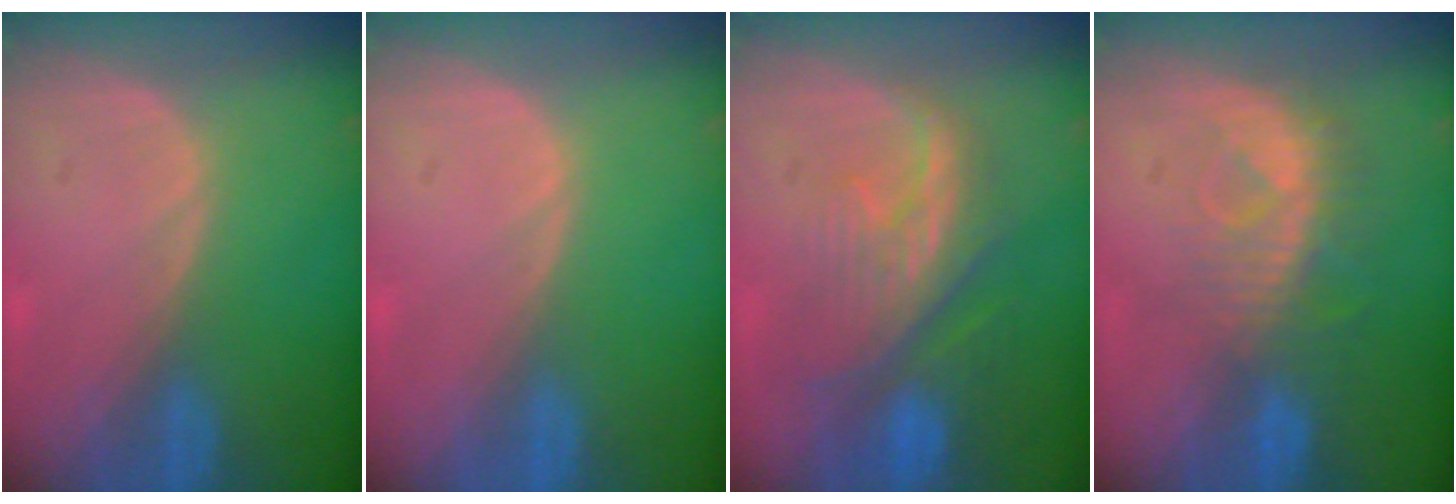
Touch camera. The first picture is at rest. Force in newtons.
{"total": 0.0}
{"total": 9.8, "press": 9.0, "slide": 4.1}
{"total": 8.2, "press": 7.4, "slide": 3.5}